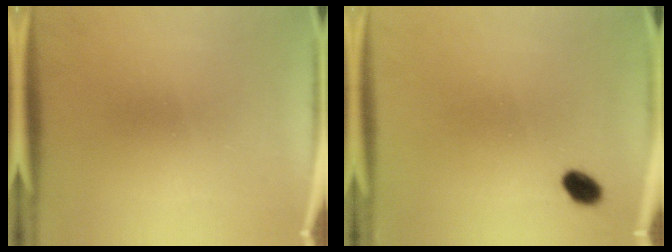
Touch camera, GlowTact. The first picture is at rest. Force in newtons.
{"total": 3.2}